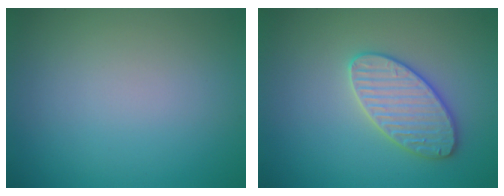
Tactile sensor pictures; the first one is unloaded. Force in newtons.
{"total": 3.6, "press": 3.6, "slide": 0.1}